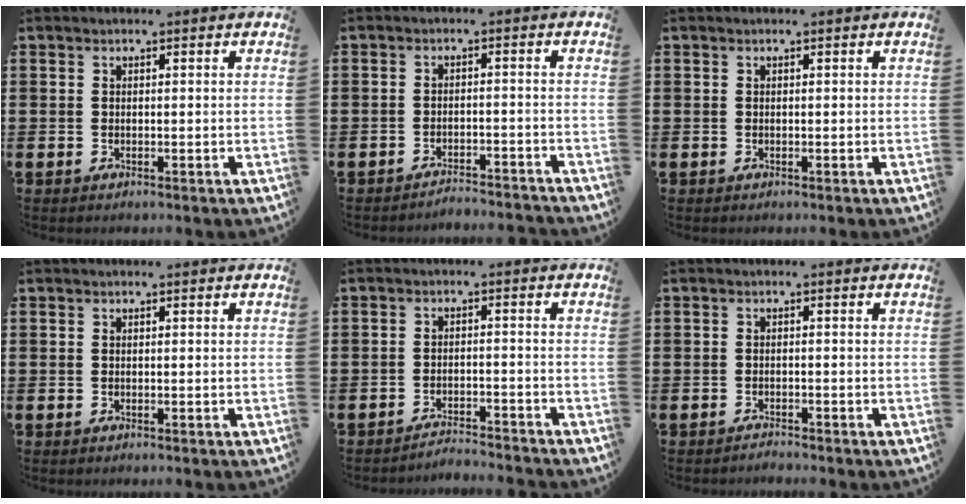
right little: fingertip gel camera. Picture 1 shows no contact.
{"total": 2.2, "force": [-2.2, -0.1, 0.0], "torque": [-0.004, 0.004, -0.046]}
{"total": 0.0}
{"total": 0.0}
{"total": 2.4, "force": [-2.4, -0.2, -0.1], "torque": [-0.003, 0.004, -0.052]}
{"total": 1.0, "force": [-1.0, 0.0, -0.1], "torque": [-0.001, 0.001, -0.021]}